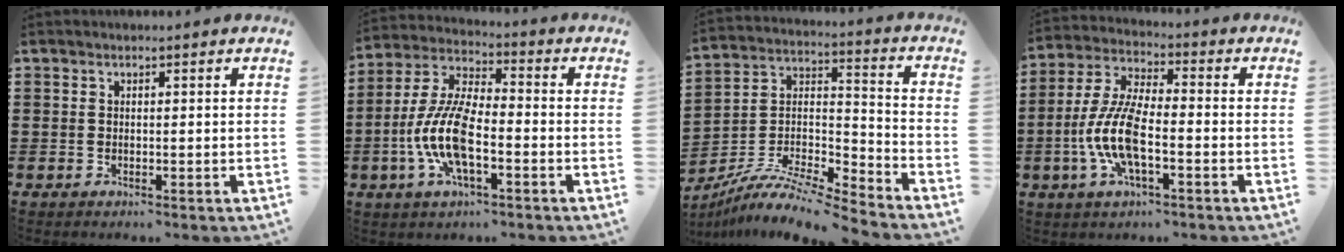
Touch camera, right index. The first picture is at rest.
{"total": 10.5, "force": [-3.2, 3.9, 9.2], "torque": [-0.223, -0.009, -0.068]}
{"total": 9.3, "force": [-8.5, 1.3, 3.7], "torque": [-0.076, 0.006, -0.173]}
{"total": 9.5, "force": [-2.8, 3.4, 8.4], "torque": [-0.204, -0.012, -0.060]}